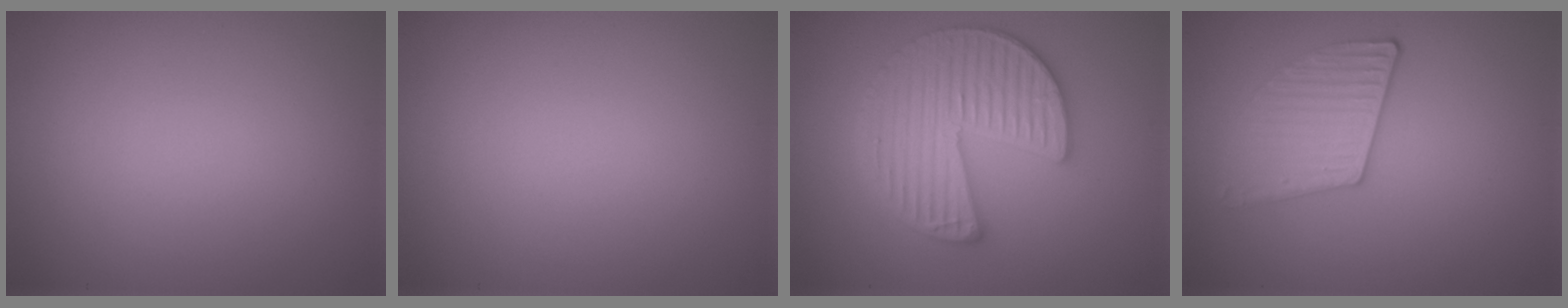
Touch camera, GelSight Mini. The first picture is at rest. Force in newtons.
{"total": 0.0}
{"total": 6.0, "press": 5.9, "slide": 1.0}
{"total": 3.0, "press": 2.9, "slide": 0.7}